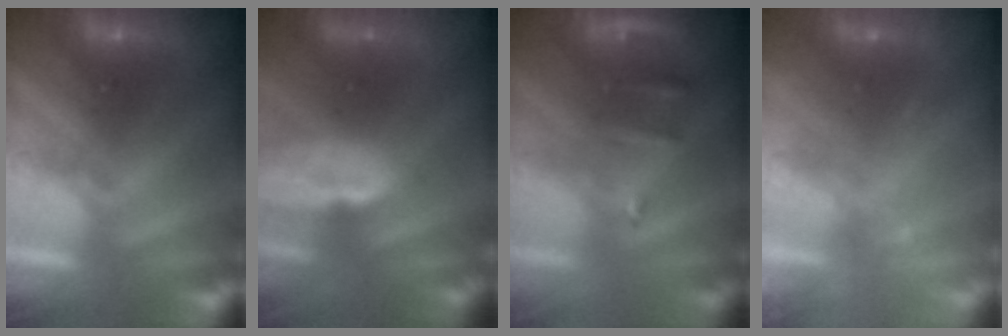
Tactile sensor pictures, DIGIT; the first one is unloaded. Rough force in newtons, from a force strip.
{"total": 6.8}
{"total": 2.6}
{"total": 2.2}